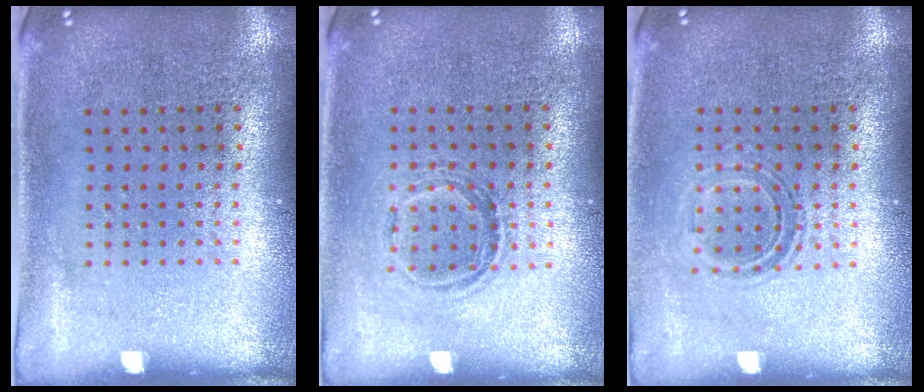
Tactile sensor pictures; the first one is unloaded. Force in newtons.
{"total": 1.1, "press": 0.9, "slide": 0.6}
{"total": 1.1, "press": 1.0, "slide": 0.5}